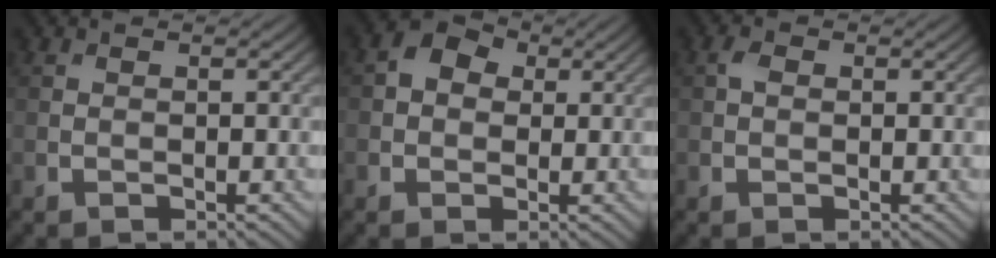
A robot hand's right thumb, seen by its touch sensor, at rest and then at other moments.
{"total": 3.9, "force": [0.7, 3.1, 2.1], "torque": [-0.039, 0.007, 0.003]}
{"total": 1.2, "force": [0.2, 0.8, 0.8], "torque": [-0.016, 0.003, 0.001]}